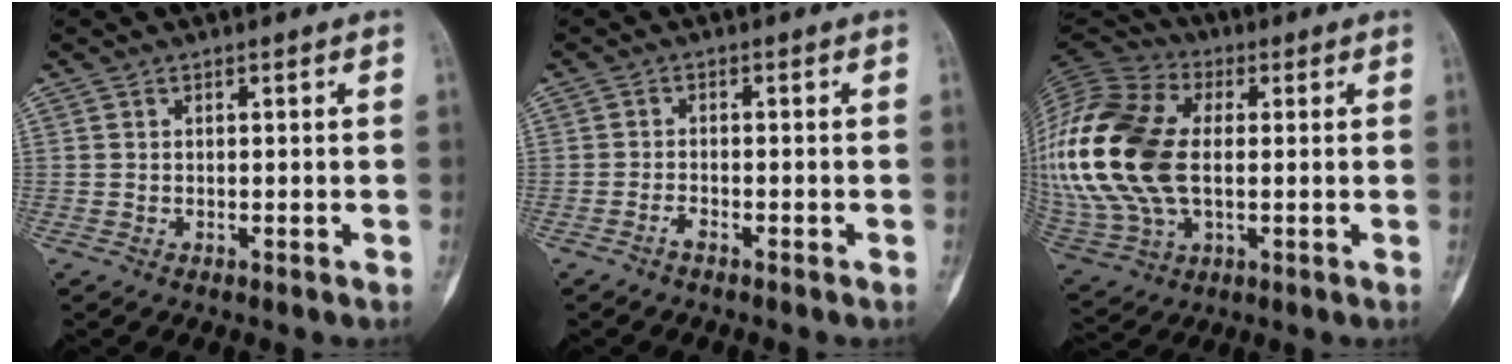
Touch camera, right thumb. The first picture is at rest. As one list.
[{"total": 1.5, "force": [-1.3, 0.3, 0.7], "torque": [-0.015, 0.007, -0.025]}, {"total": 25.3, "force": [0.8, 15.4, 20.1], "torque": [-0.468, 0.001, 0.016]}]